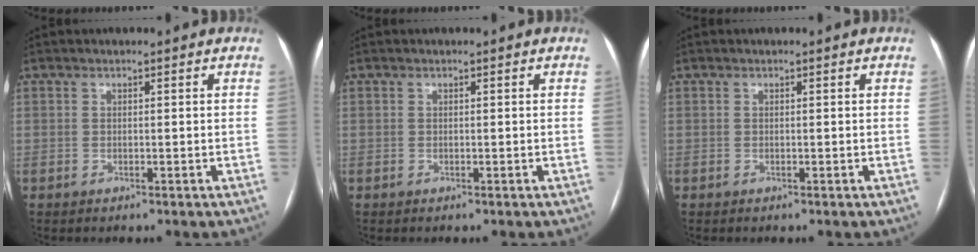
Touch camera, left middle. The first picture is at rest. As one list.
[{"total": 0.0}, {"total": 0.0}]